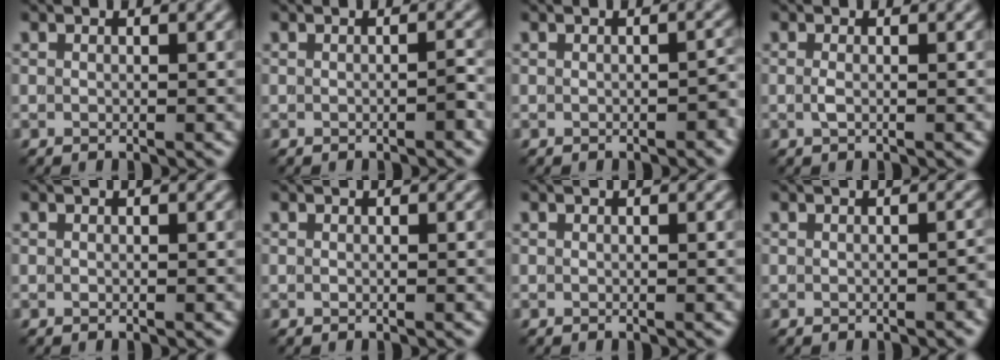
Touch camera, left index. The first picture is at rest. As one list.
[{"total": 0.7, "force": [-0.4, 0.1, 0.5], "torque": [-0.008, 0.003, -0.004]}, {"total": 1.4, "force": [-0.5, 0.8, 1.0], "torque": [-0.015, -0.002, -0.005]}, {"total": 0.8, "force": [-0.1, 0.3, 0.7], "torque": [-0.018, -0.002, -0.003]}, {"total": 0.0}, {"total": 0.0}, {"total": 0.0}, {"total": 0.8, "force": [-0.3, 0.4, 0.6], "torque": [-0.009, -0.001, -0.002]}]